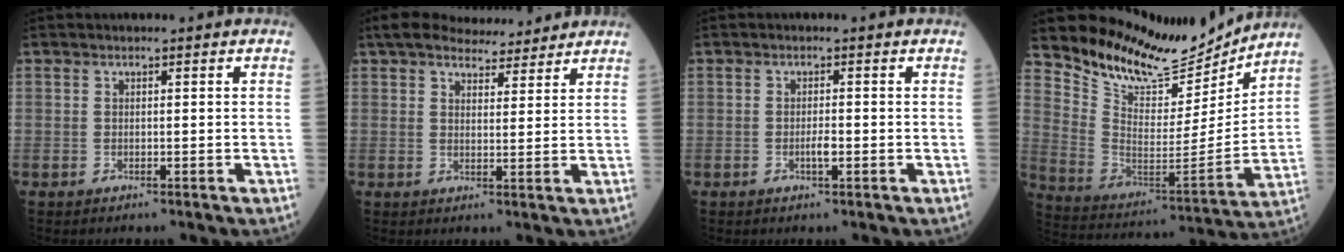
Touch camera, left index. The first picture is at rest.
{"total": 9.5, "force": [8.5, 2.5, 3.3], "torque": [-0.044, 0.015, 0.120]}
{"total": 1.5, "force": [-0.5, 0.2, 1.4], "torque": [-0.024, -0.001, -0.009]}
{"total": 14.4, "force": [13.9, 3.4, 1.8], "torque": [-0.052, -0.042, 0.233]}